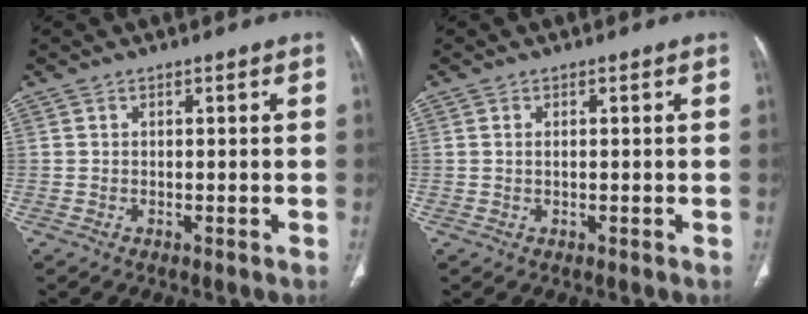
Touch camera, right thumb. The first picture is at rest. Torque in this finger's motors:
{"motor_torque": [-0.11, 0.15, -0.01, 0.42, 0.04]}